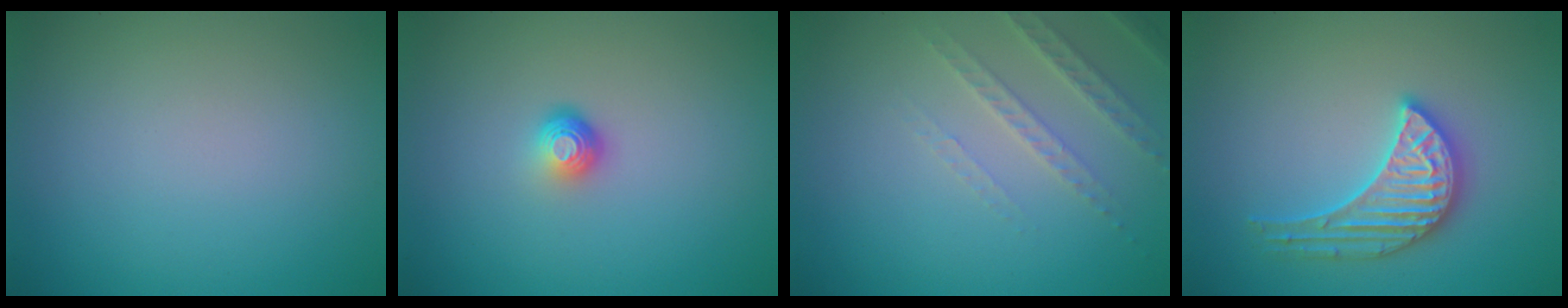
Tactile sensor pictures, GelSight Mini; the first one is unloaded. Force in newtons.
{"total": 1.7, "press": 1.2, "slide": 1.3}
{"total": 2.5, "press": 2.4, "slide": 0.7}
{"total": 3.6, "press": 3.6, "slide": 0.4}